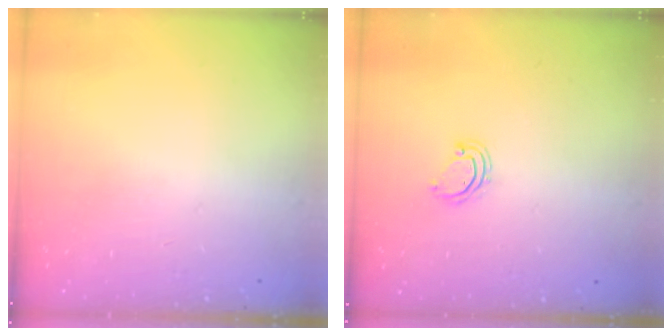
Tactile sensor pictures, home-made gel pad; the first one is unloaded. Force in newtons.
{"total": 3.9, "press": 3.9, "slide": 0.3}